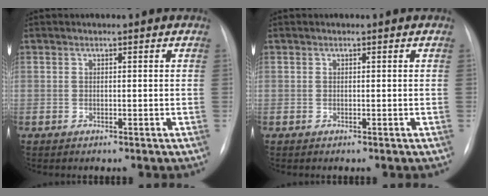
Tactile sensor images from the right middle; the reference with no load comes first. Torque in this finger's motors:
{"motor_torque": [0.00, -0.02, 0.00, 0.00]}